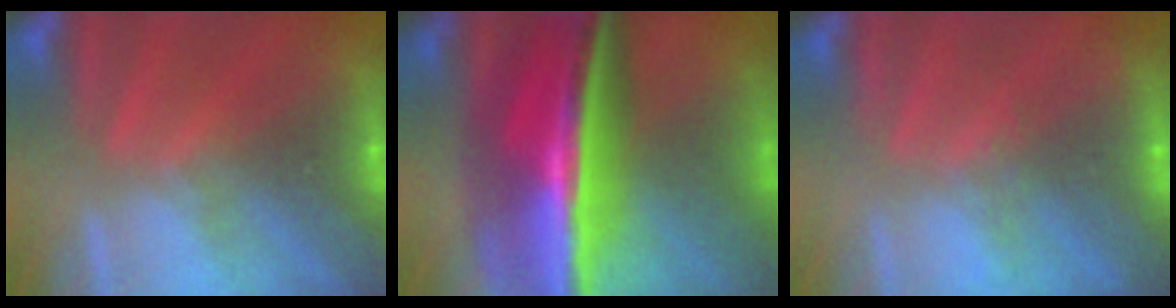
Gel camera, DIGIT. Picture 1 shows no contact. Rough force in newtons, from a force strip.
{"total": 7.7}
{"total": 2.3}